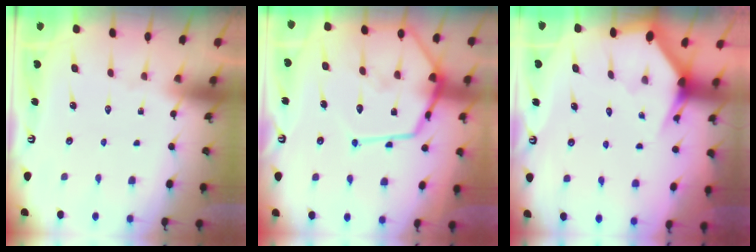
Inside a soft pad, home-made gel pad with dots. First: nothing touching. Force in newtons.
{"total": 18.9, "press": 18.9, "slide": 1.7}
{"total": 2.6, "press": 2.6, "slide": 0.2}